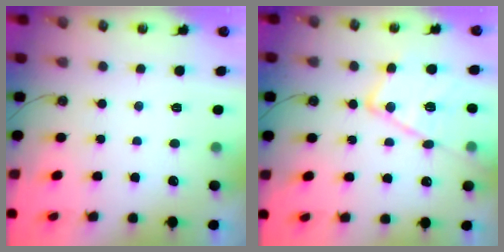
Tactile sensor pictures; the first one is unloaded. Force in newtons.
{"total": 17.1, "press": 17.1, "slide": 1.0}